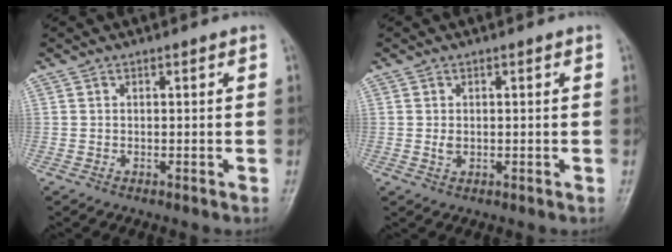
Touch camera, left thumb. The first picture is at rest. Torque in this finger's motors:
{"motor_torque": [-0.03, 0.09, 0.03, 0.10, 0.05]}